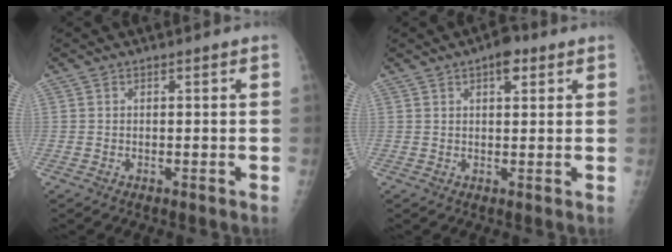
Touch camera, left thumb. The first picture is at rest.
{"total": 4.0, "force": [2.2, 1.8, 2.8], "torque": [-0.029, -0.005, 0.028]}